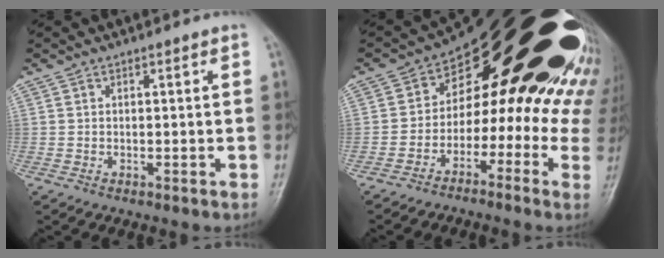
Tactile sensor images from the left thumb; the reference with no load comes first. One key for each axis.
{"total": 29.0, "fx": 4.9, "fy": 15.9, "fz": 23.7, "tx": -0.246, "ty": 0.090, "tz": 0.084}